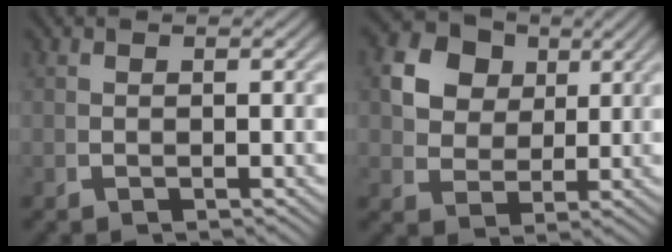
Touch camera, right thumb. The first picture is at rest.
{"total": 10.2, "force": [3.2, 8.2, 5.1], "torque": [-0.116, -0.012, 0.055]}